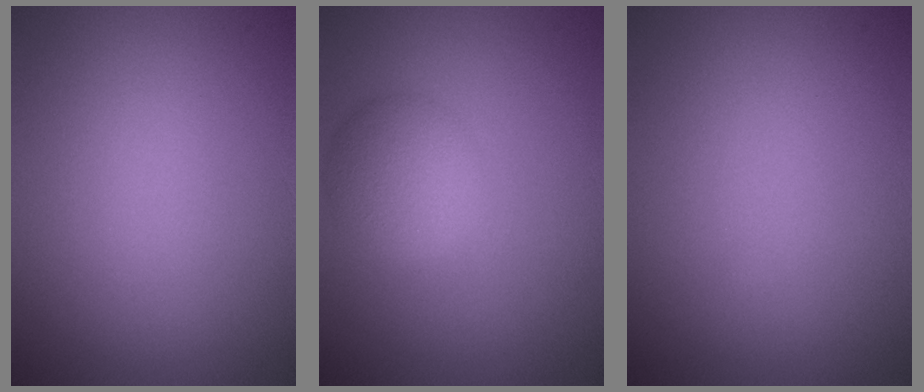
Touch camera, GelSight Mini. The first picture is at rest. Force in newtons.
{"total": 3.7, "press": 3.7, "slide": 0.2}
{"total": 0.0}